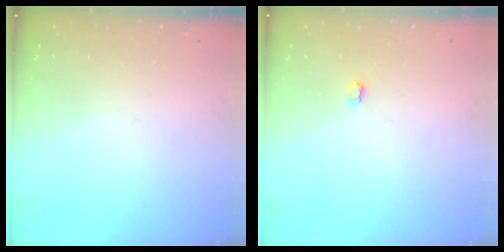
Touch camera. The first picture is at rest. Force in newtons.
{"total": 3.0, "press": 3.0, "slide": 0.4}